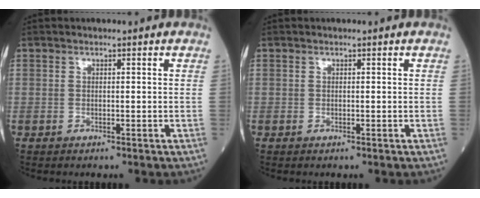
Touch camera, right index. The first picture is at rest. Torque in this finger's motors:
{"motor_torque": [0.02, 0.02, 0.00, 0.00]}